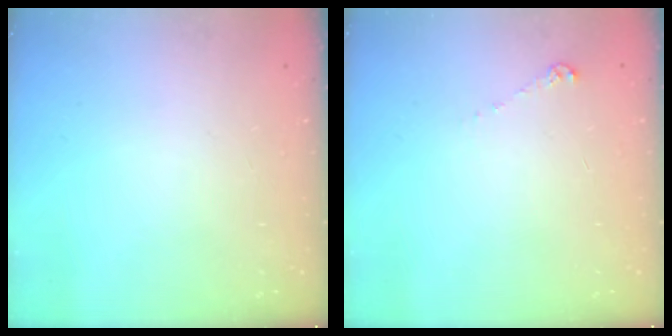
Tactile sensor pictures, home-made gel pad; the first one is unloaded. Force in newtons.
{"total": 4.3, "press": 4.2, "slide": 0.6}